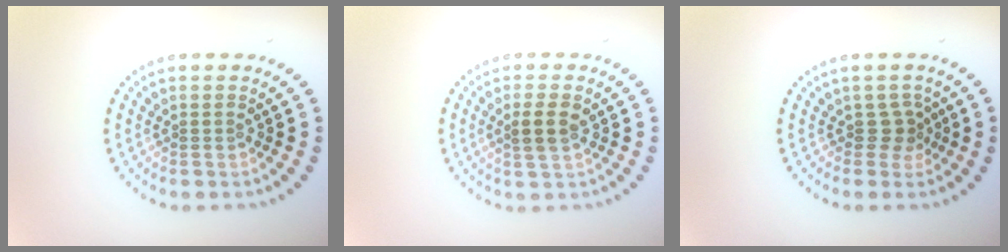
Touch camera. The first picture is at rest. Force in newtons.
{"total": 2.4, "press": 2.2, "slide": 0.8}
{"total": 1.8, "press": 1.1, "slide": 1.4}